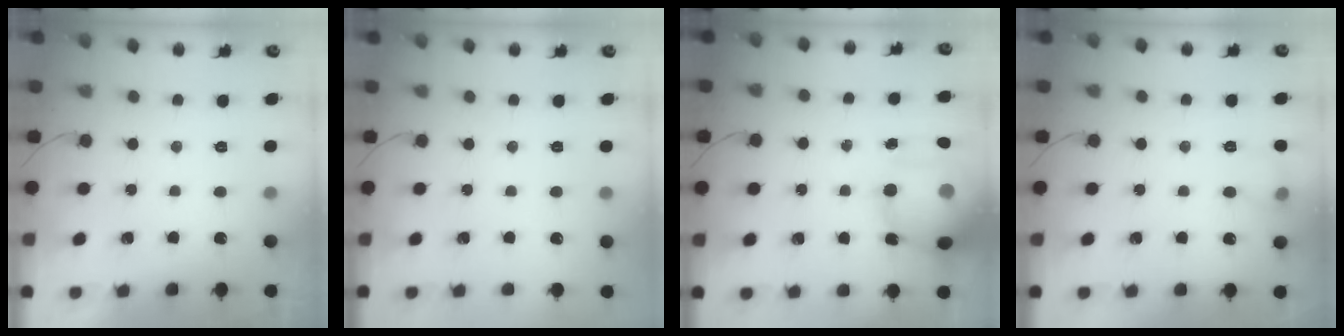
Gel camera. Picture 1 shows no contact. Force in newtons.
{"total": 0.0}
{"total": 16.8, "press": 16.6, "slide": 2.3}
{"total": 7.0, "press": 6.8, "slide": 1.9}